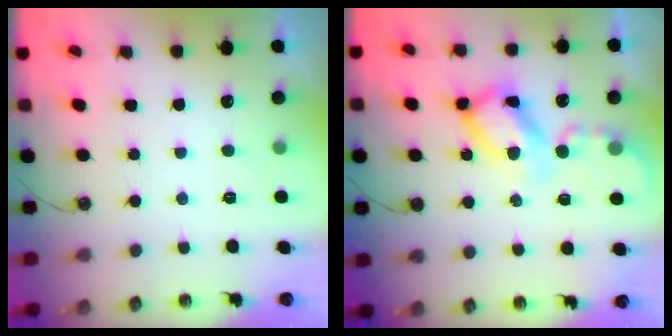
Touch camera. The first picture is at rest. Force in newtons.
{"total": 13.7, "press": 13.7, "slide": 1.3}